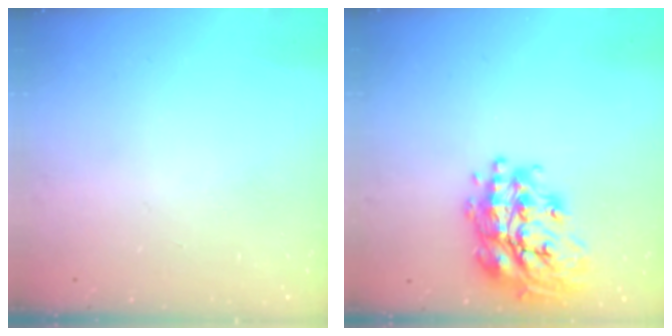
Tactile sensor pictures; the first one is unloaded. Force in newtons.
{"total": 21.0, "press": 20.9, "slide": 1.5}